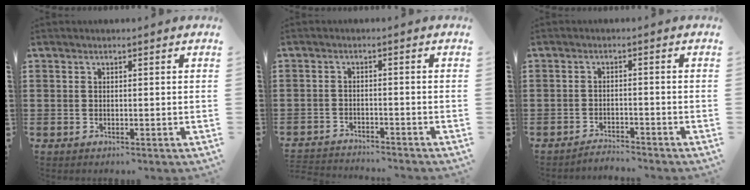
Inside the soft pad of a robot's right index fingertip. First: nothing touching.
{"total": 2.4, "force": [-2.4, -0.1, -0.2], "torque": [-0.003, 0.000, -0.053]}
{"total": 2.2, "force": [-2.2, -0.1, -0.1], "torque": [-0.005, 0.003, -0.047]}